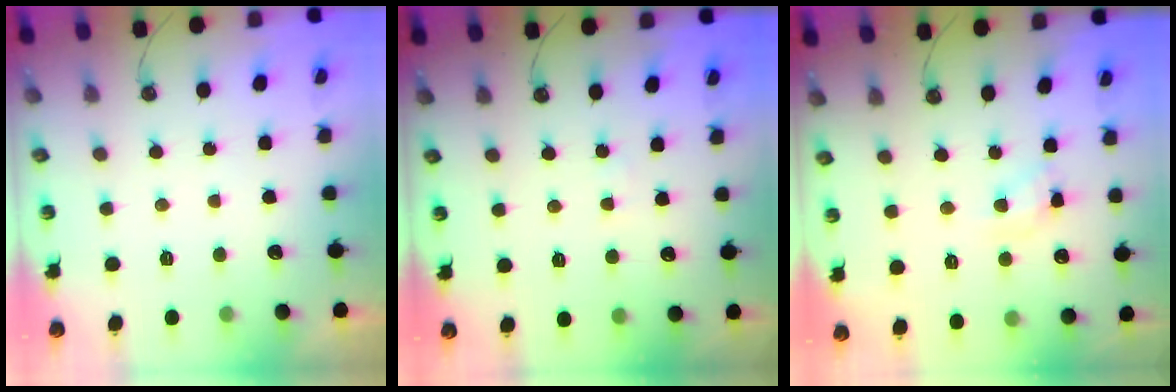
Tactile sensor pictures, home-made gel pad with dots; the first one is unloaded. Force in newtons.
{"total": 0.9, "press": 0.9, "slide": 0.1}
{"total": 7.3, "press": 7.3, "slide": 0.4}